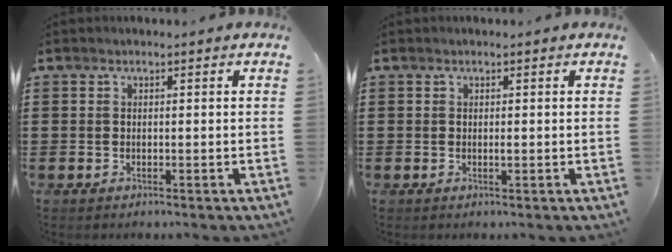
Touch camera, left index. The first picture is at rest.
{"total": 0.6, "force": [0.0, 0.1, 0.6], "torque": [-0.011, -0.003, 0.001]}